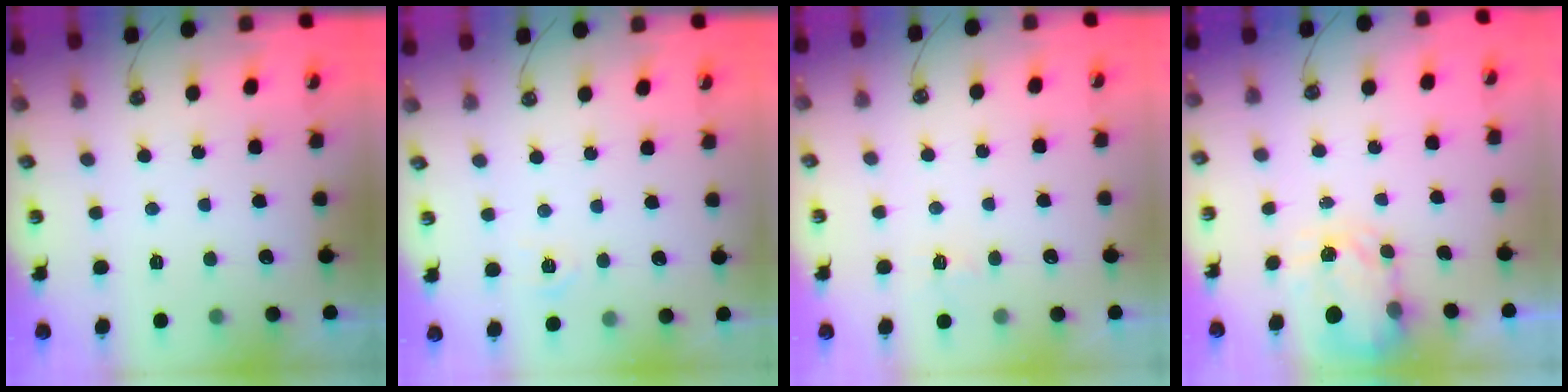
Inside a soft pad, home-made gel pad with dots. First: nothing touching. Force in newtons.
{"total": 5.1, "press": 5.0, "slide": 0.6}
{"total": 5.9, "press": 5.9, "slide": 0.6}
{"total": 3.7, "press": 3.6, "slide": 0.5}